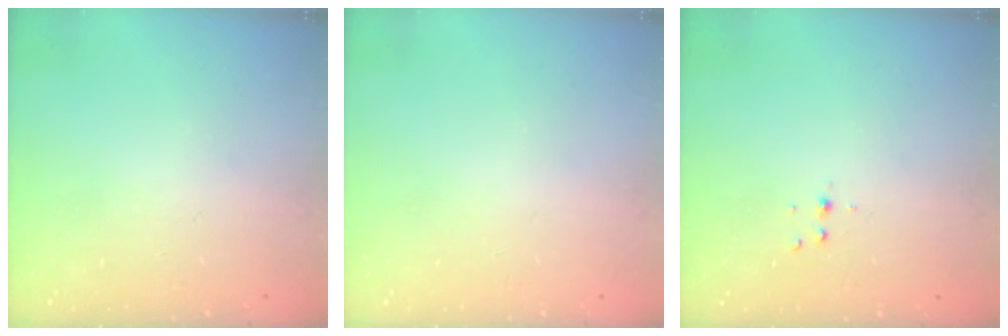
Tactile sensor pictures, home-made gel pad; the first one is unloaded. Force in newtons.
{"total": 0.0}
{"total": 4.0, "press": 3.6, "slide": 1.8}